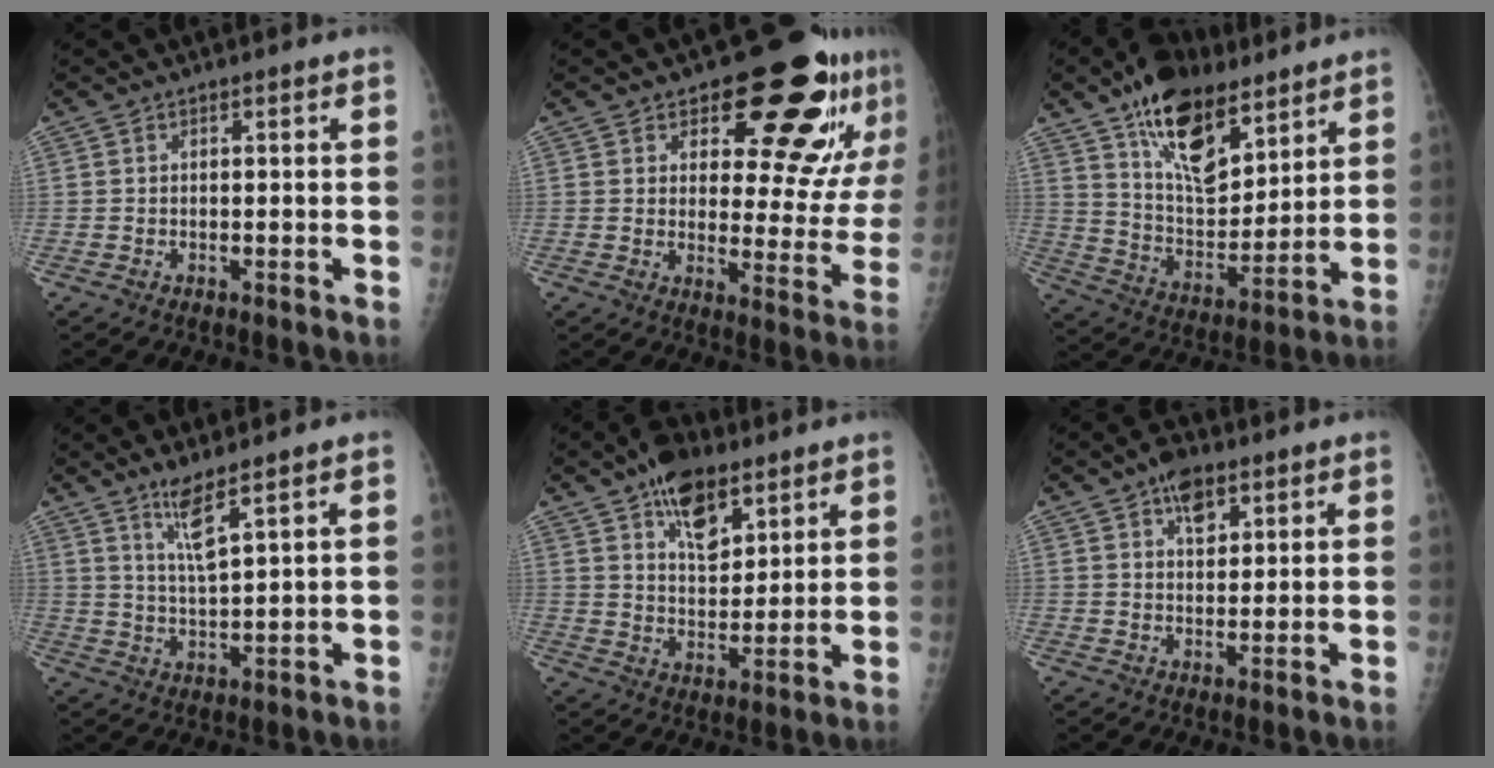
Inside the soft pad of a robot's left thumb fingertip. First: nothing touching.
{"total": 18.4, "force": [11.6, 8.0, 11.9], "torque": [-0.102, -0.071, 0.149]}
{"total": 18.8, "force": [11.9, 9.1, 11.3], "torque": [-0.145, -0.063, 0.213]}
{"total": 5.7, "force": [3.9, 0.3, 4.2], "torque": [-0.081, -0.035, 0.079]}
{"total": 12.1, "force": [7.3, 6.4, 7.4], "torque": [-0.089, -0.036, 0.123]}
{"total": 6.1, "force": [3.4, 3.5, 3.7], "torque": [-0.038, -0.013, 0.052]}